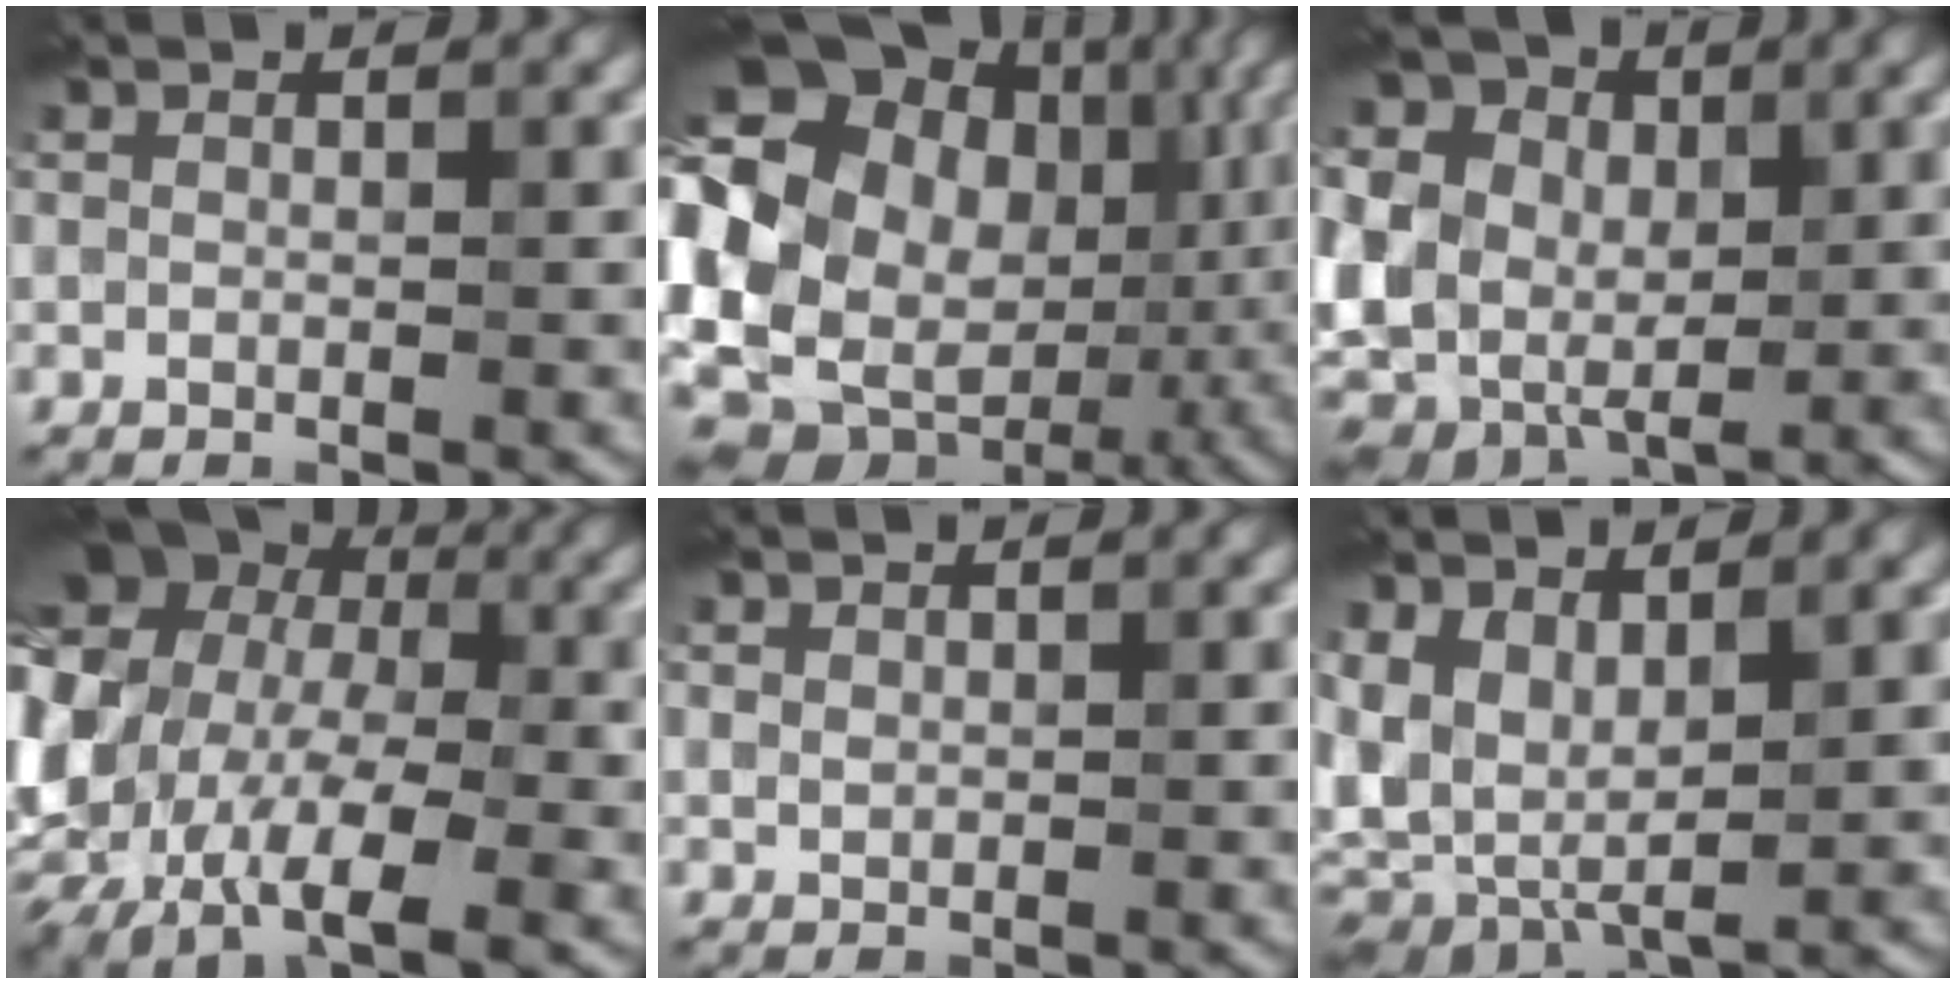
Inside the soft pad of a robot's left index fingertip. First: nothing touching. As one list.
[{"total": 21.5, "force": [1.1, 17.7, 12.1], "torque": [-0.220, 0.010, -0.004]}, {"total": 13.6, "force": [3.3, 10.0, 8.7], "torque": [-0.206, 0.031, 0.054]}, {"total": 17.5, "force": [0.9, 13.3, 11.4], "torque": [-0.239, -0.011, 0.030]}, {"total": 0.9, "force": [0.4, 0.7, 0.4], "torque": [-0.009, 0.009, 0.006]}, {"total": 6.2, "force": [1.1, 3.5, 5.0], "torque": [-0.117, 0.002, 0.024]}]